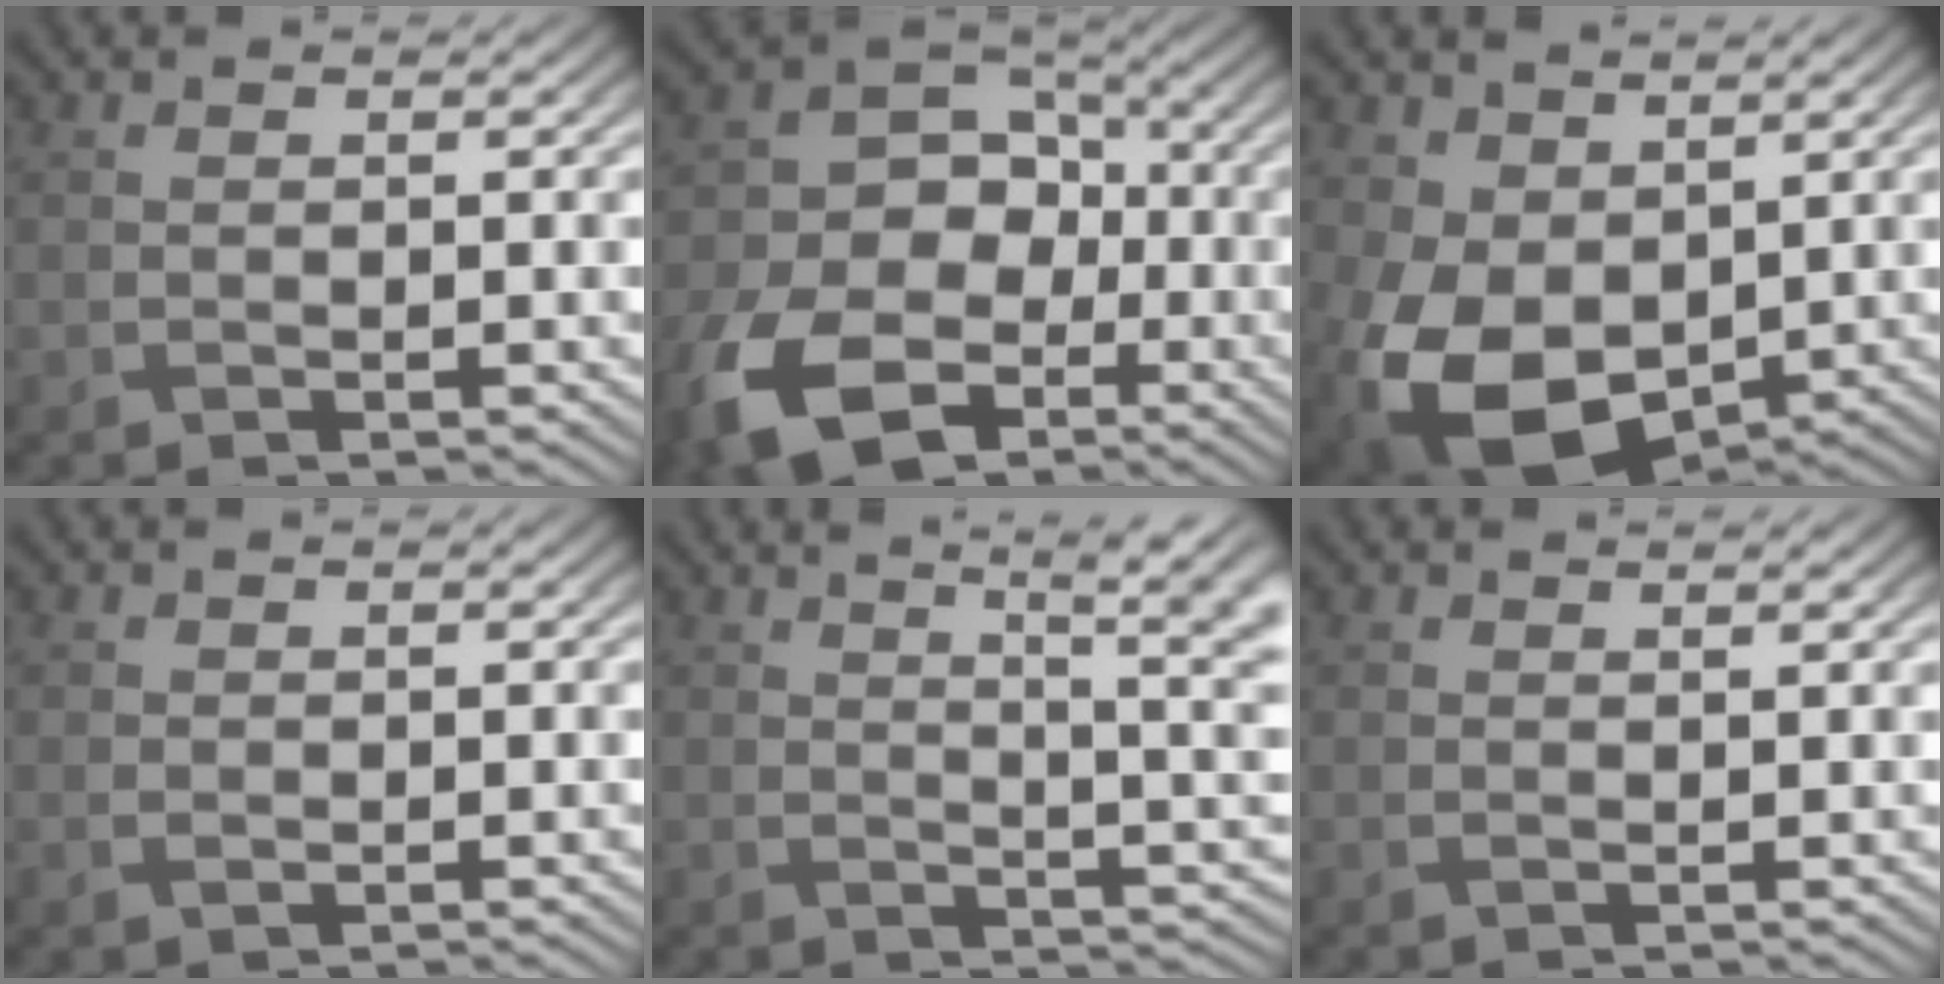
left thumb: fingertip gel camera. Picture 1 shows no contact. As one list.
[{"total": 16.2, "force": [-7.3, 11.0, 9.3], "torque": [-0.228, -0.055, -0.132]}, {"total": 12.0, "force": [-0.5, 8.5, 8.4], "torque": [-0.210, -0.038, 0.001]}, {"total": 0.6, "force": [0.1, 0.5, 0.4], "torque": [-0.009, -0.001, 0.005]}, {"total": 10.2, "force": [4.0, 3.1, 8.8], "torque": [-0.110, 0.021, 0.047]}, {"total": 0.9, "force": [0.7, 0.0, 0.4], "torque": [-0.007, 0.002, 0.012]}]